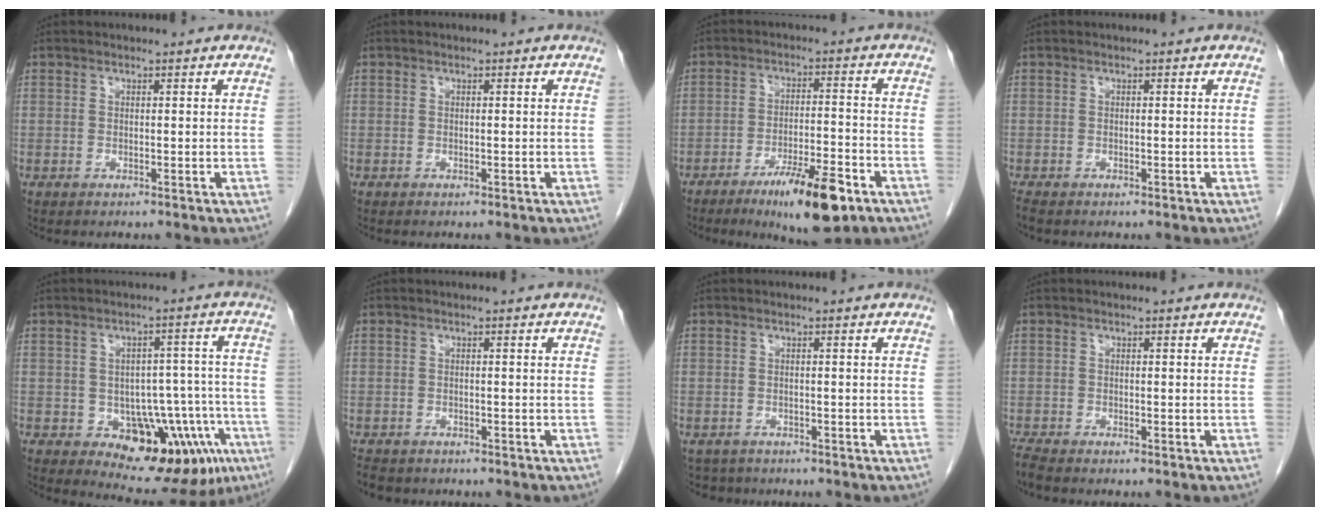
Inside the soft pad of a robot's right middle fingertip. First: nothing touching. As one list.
[{"total": 0.0}, {"total": 11.2, "force": [-6.7, 1.8, 8.8], "torque": [-0.145, -0.016, -0.101]}, {"total": 1.1, "force": [-0.9, 0.4, 0.6], "torque": [-0.021, -0.006, -0.014]}, {"total": 13.8, "force": [-6.4, 7.0, 10.0], "torque": [-0.104, 0.024, -0.074]}, {"total": 4.1, "force": [-3.4, 2.0, 1.2], "torque": [-0.024, -0.005, -0.046]}, {"total": 3.4, "force": [-2.9, 1.9, -0.1], "torque": [-0.002, -0.004, -0.047]}, {"total": 1.8, "force": [-1.6, 0.2, 0.7], "torque": [-0.025, -0.009, -0.031]}]